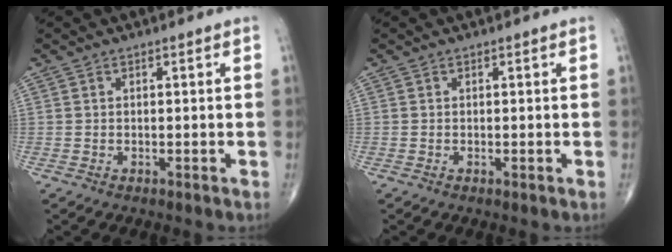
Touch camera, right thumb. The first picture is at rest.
{"total": 0.0}